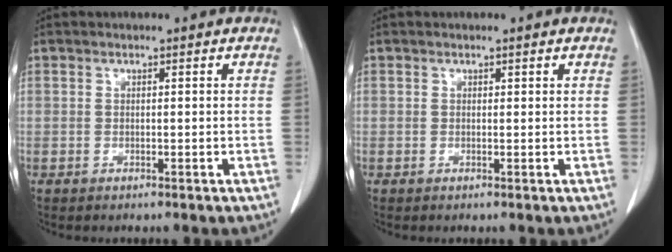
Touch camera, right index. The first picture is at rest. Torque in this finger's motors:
{"motor_torque": [-0.05, 0.03, 0.00, -0.01]}